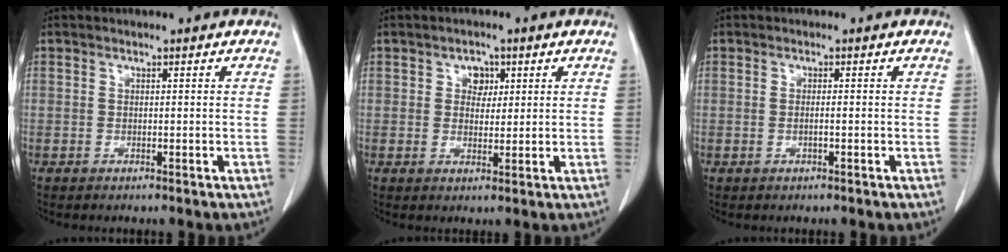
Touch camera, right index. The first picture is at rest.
{"total": 3.7, "force": [1.3, 2.8, 2.1], "torque": [-0.035, 0.010, 0.024]}
{"total": 1.2, "force": [-0.3, 0.3, 1.1], "torque": [-0.027, 0.002, -0.002]}